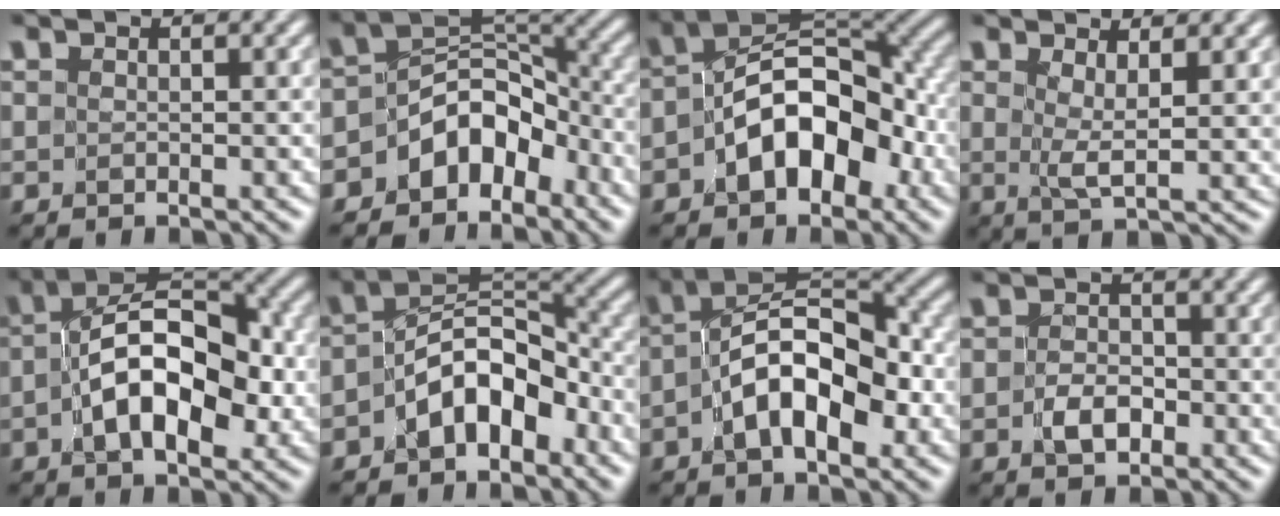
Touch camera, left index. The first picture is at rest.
{"total": 6.1, "force": [-3.9, 3.7, 2.9], "torque": [-0.013, 0.011, -0.077]}
{"total": 8.3, "force": [-2.7, 5.0, 6.0], "torque": [-0.085, 0.017, -0.057]}
{"total": 3.3, "force": [1.4, 0.8, 2.8], "torque": [-0.056, -0.009, 0.029]}
{"total": 9.0, "force": [-1.5, 4.9, 7.4], "torque": [-0.117, 0.019, -0.031]}
{"total": 6.0, "force": [-3.1, 3.3, 3.9], "torque": [-0.047, 0.015, -0.067]}
{"total": 7.9, "force": [-2.1, 4.0, 6.5], "torque": [-0.101, 0.022, -0.043]}
{"total": 2.1, "force": [-0.9, 1.4, 1.3], "torque": [-0.023, -0.001, -0.018]}